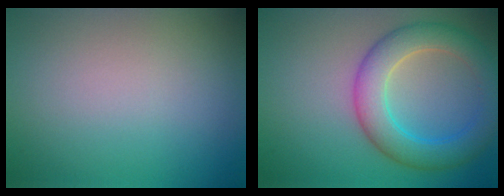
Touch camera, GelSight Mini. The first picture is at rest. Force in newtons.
{"total": 5.9, "press": 5.9, "slide": 0.2}